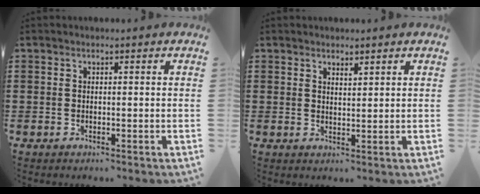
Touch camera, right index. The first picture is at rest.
{"total": 1.6, "force": [1.6, 0.4, 0.3], "torque": [-0.006, 0.004, 0.029]}